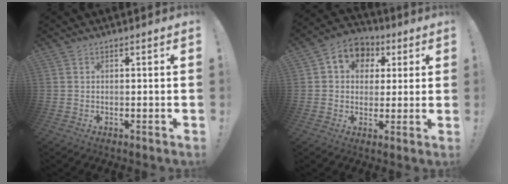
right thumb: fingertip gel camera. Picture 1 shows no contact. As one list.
[{"total": 9.2, "force": [2.8, 7.8, 4.0], "torque": [-0.056, -0.004, 0.057]}]